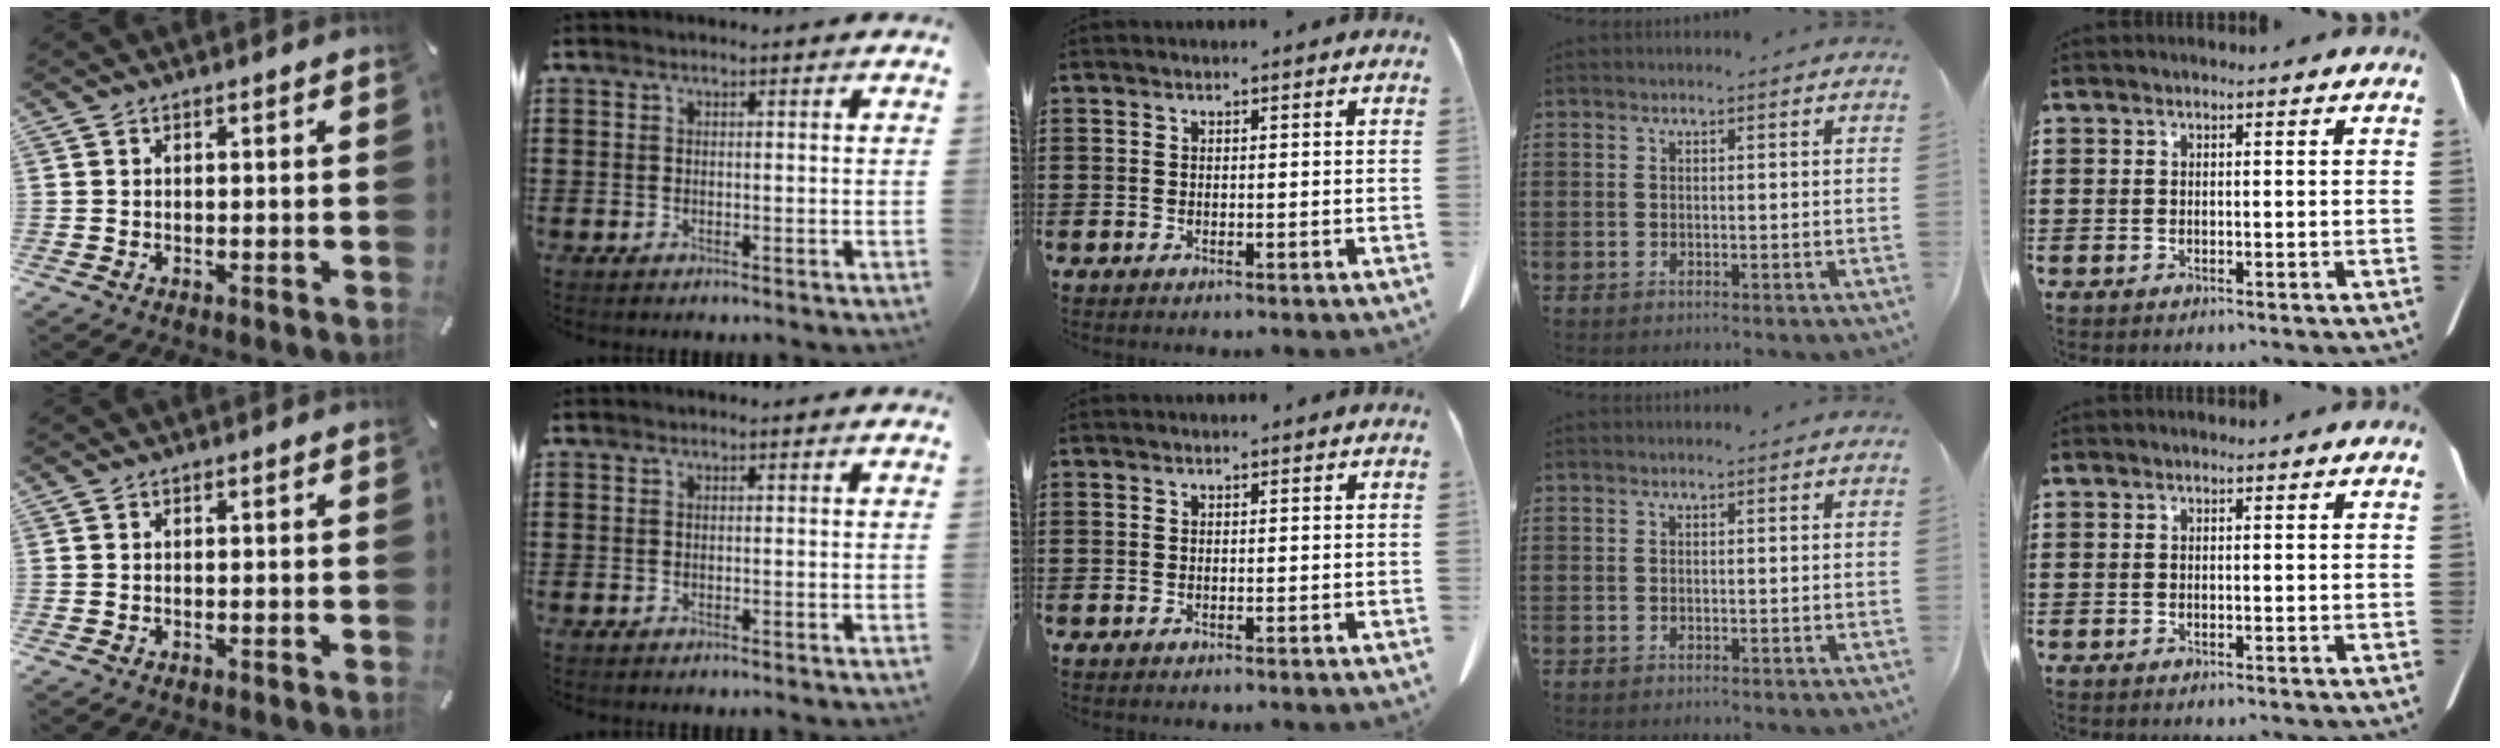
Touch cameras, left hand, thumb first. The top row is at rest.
{}